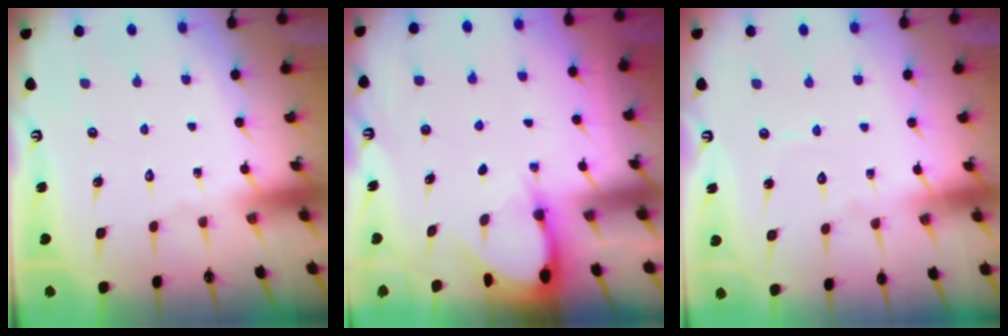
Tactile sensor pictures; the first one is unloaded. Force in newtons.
{"total": 2.9, "press": 2.9, "slide": 0.3}
{"total": 3.5, "press": 3.5, "slide": 0.2}